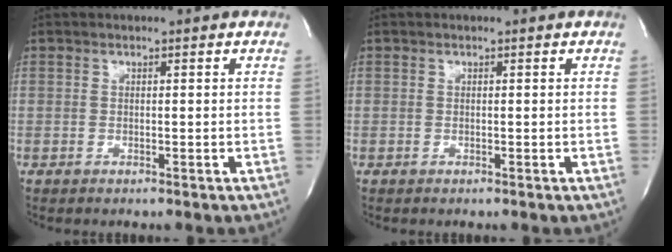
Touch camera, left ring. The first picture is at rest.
{"total": 0.0}